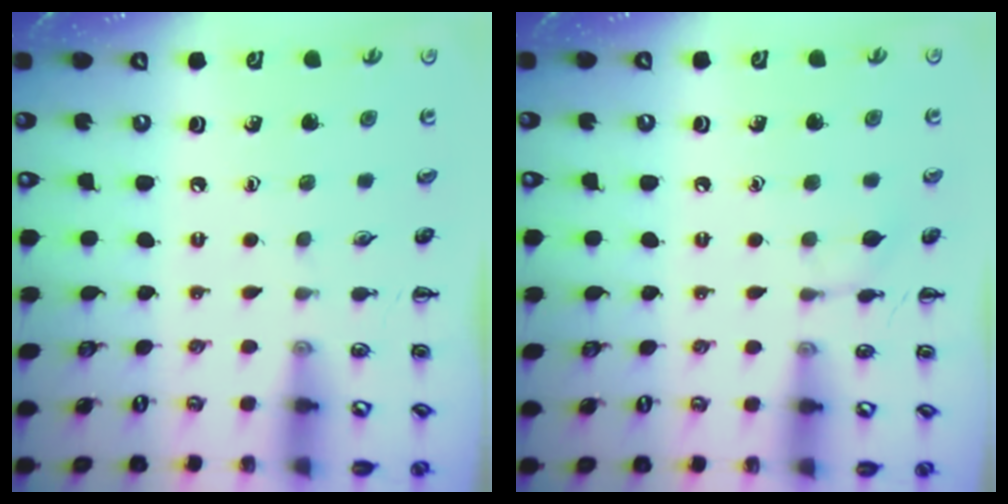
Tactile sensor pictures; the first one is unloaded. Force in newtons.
{"total": 5.6, "press": 5.5, "slide": 1.0}